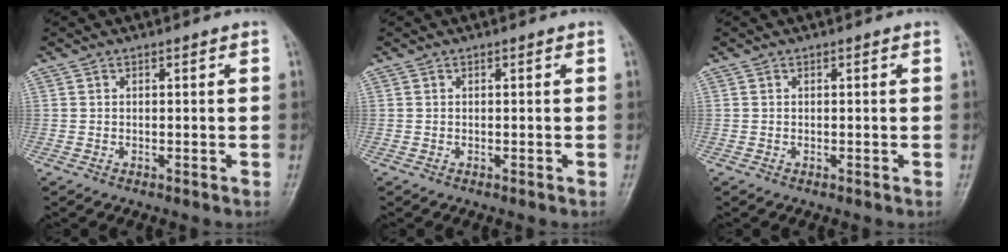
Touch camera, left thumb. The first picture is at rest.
{"total": 0.0}
{"total": 0.0}